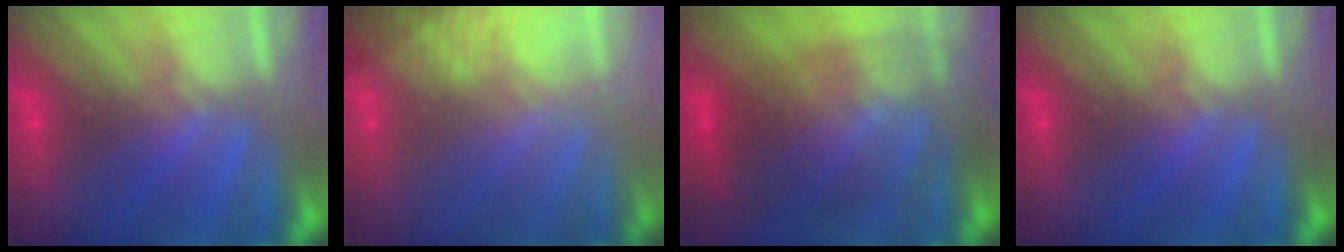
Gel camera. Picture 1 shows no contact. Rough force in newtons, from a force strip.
{"total": 3.3}
{"total": 7.9}
{"total": 0.0}